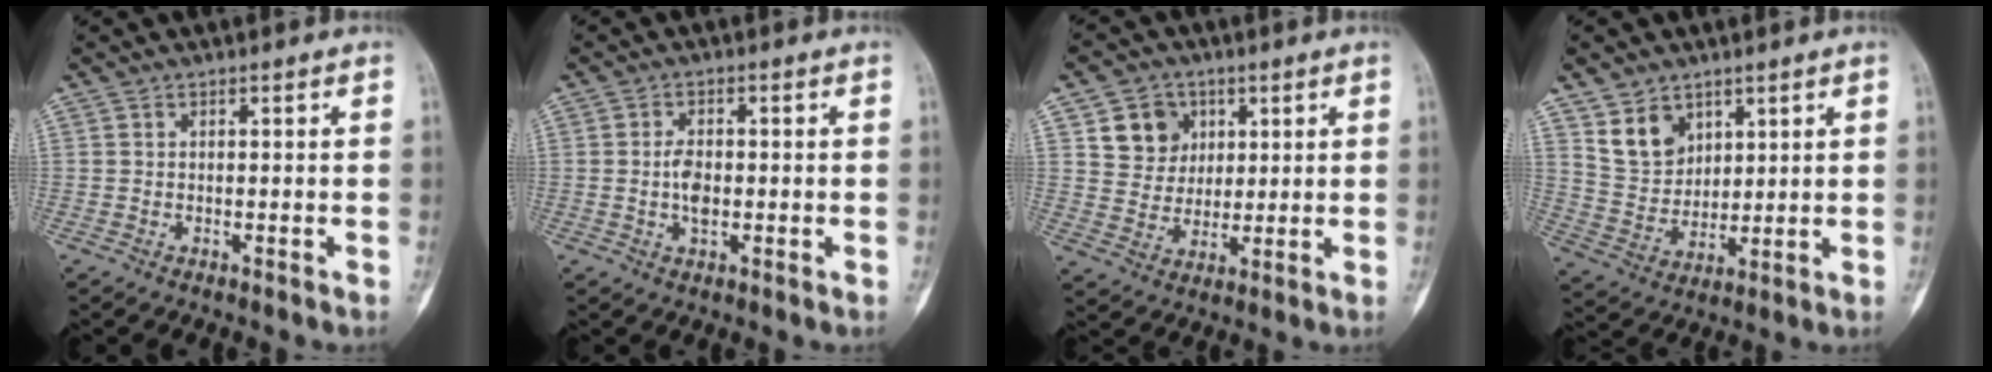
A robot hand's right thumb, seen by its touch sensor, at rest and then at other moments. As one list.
[{"total": 3.7, "force": [-0.3, 2.1, 3.0], "torque": [-0.050, 0.003, -0.007]}, {"total": 8.6, "force": [3.4, 7.5, 2.6], "torque": [-0.008, -0.011, 0.063]}, {"total": 8.5, "force": [5.0, 6.1, 3.2], "torque": [-0.036, -0.033, 0.107]}]